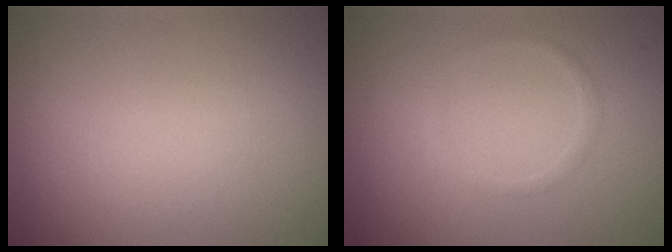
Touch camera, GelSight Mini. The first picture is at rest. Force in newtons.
{"total": 0.9, "press": 0.9, "slide": 0.1}